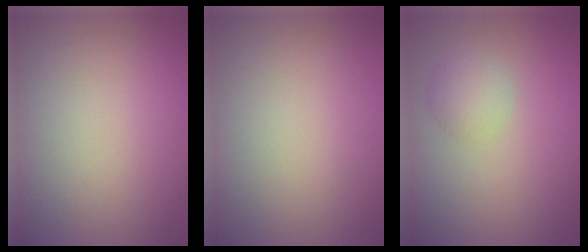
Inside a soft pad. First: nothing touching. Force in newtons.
{"total": 0.0}
{"total": 2.3, "press": 2.3, "slide": 0.1}